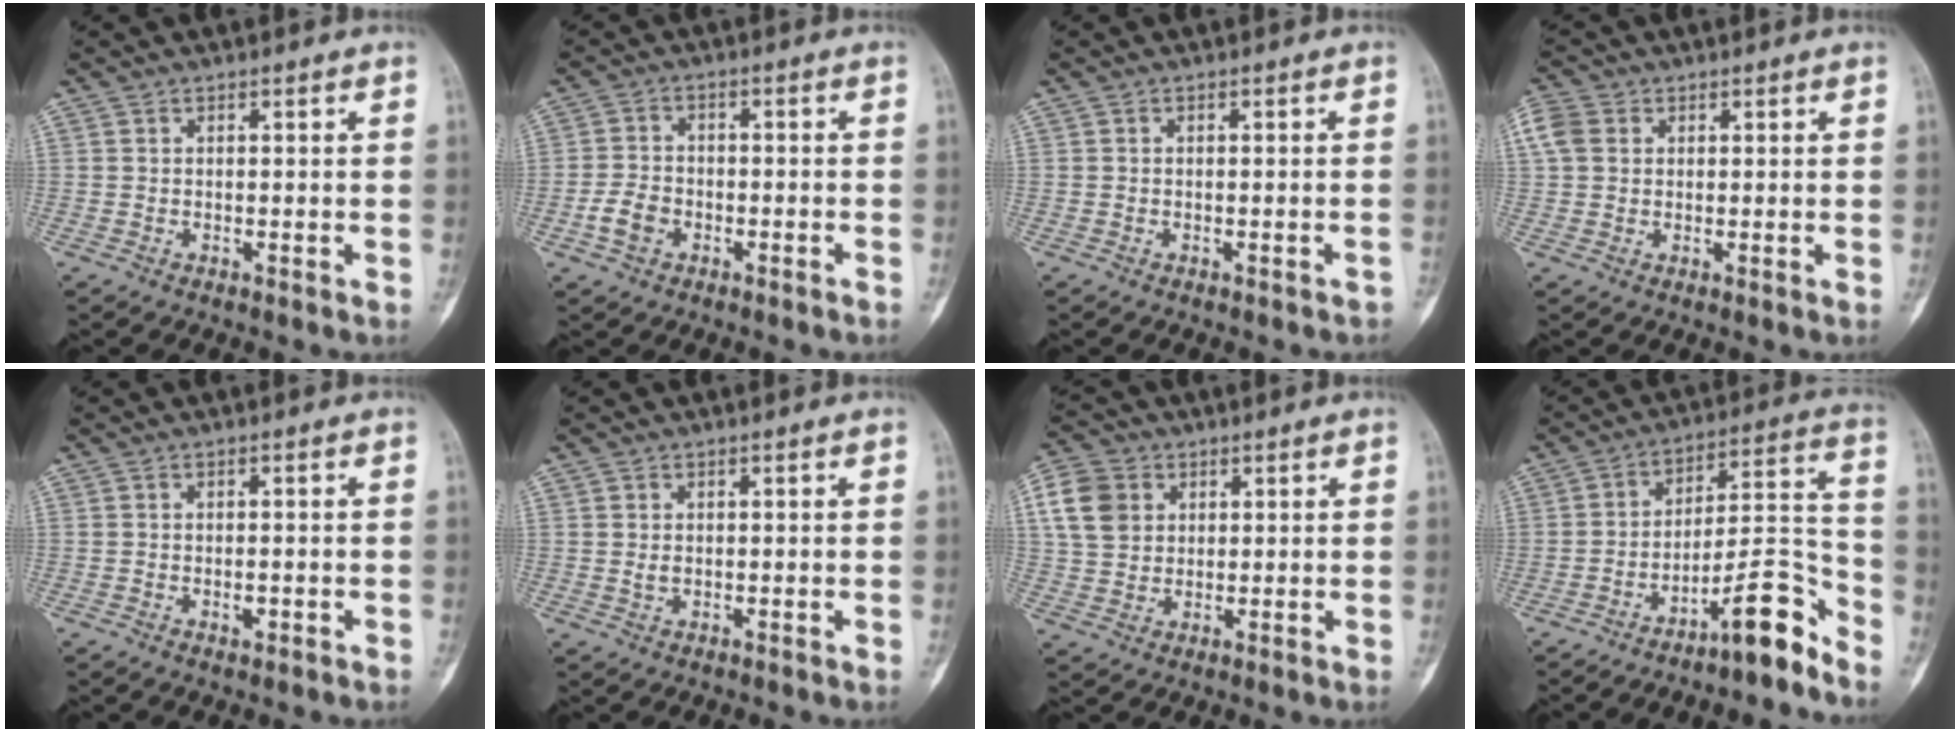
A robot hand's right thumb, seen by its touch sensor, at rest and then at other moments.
{"total": 4.5, "force": [-2.1, 3.1, 2.6], "torque": [-0.049, 0.019, -0.039]}
{"total": 1.2, "force": [-1.0, 0.4, 0.6], "torque": [-0.013, 0.009, -0.008]}
{"total": 5.0, "force": [1.4, 4.0, 2.6], "torque": [-0.064, 0.012, 0.024]}
{"total": 1.7, "force": [-0.7, 0.8, 1.3], "torque": [-0.021, 0.002, -0.008]}
{"total": 1.4, "force": [0.1, 1.1, 0.9], "torque": [-0.016, -0.001, 0.006]}
{"total": 8.8, "force": [2.6, 7.2, 4.4], "torque": [-0.073, 0.002, 0.048]}
{"total": 12.4, "force": [-9.1, 2.4, 8.1], "torque": [-0.110, 0.103, -0.149]}